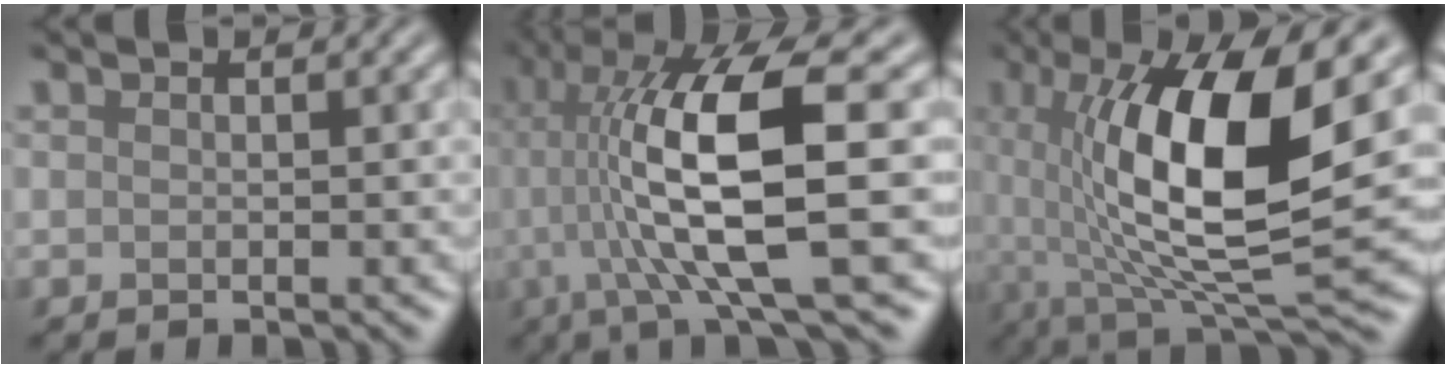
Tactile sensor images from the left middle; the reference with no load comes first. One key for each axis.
{"total": 12.5, "fx": 0.5, "fy": 2.6, "fz": 12.2, "tx": -0.206, "ty": 0.011, "tz": 0.013}
{"total": 13.4, "fx": 1.4, "fy": 4.1, "fz": 12.7, "tx": -0.220, "ty": -0.008, "tz": 0.029}